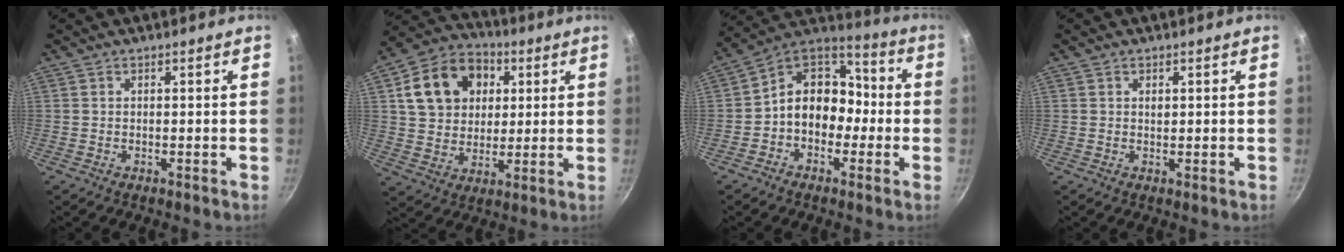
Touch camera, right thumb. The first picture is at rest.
{"total": 16.4, "force": [4.7, 12.9, 8.9], "torque": [-0.133, 0.013, 0.075]}
{"total": 12.8, "force": [-2.2, 10.1, 7.6], "torque": [-0.070, 0.056, -0.061]}
{"total": 0.8, "force": [0.4, 0.5, 0.5], "torque": [-0.006, -0.001, 0.005]}